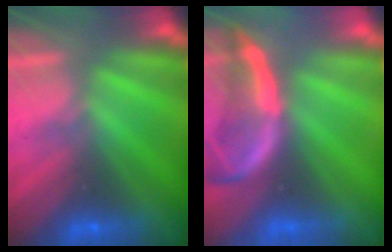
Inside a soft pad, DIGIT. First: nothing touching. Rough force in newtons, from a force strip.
{"total": 2.0}